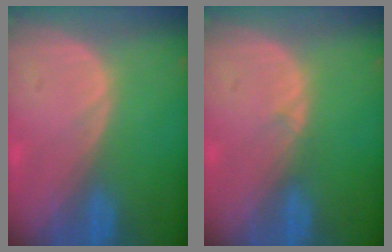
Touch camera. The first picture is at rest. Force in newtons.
{"total": 0.6, "press": 0.6, "slide": 0.1}